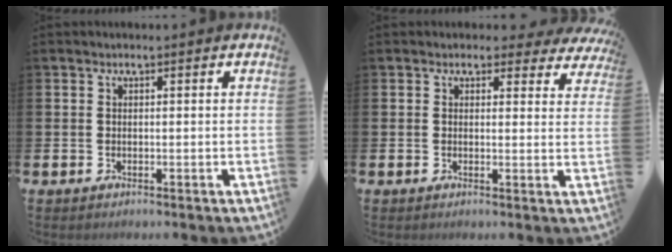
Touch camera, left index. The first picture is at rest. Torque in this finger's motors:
{"motor_torque": [1.07, -1.07, 0.17, 0.00]}